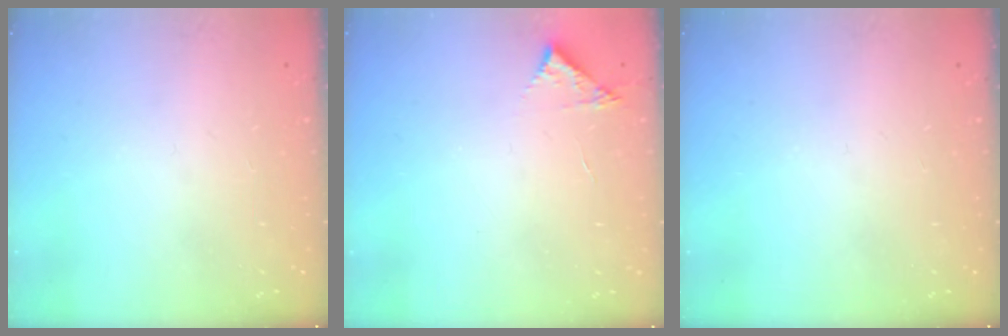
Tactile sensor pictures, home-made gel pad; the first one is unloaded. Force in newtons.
{"total": 3.6, "press": 3.6, "slide": 0.1}
{"total": 0.0}